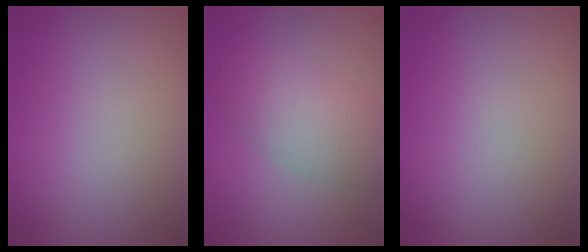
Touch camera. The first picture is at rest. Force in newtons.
{"total": 4.8, "press": 4.8, "slide": 0.2}
{"total": 0.0}